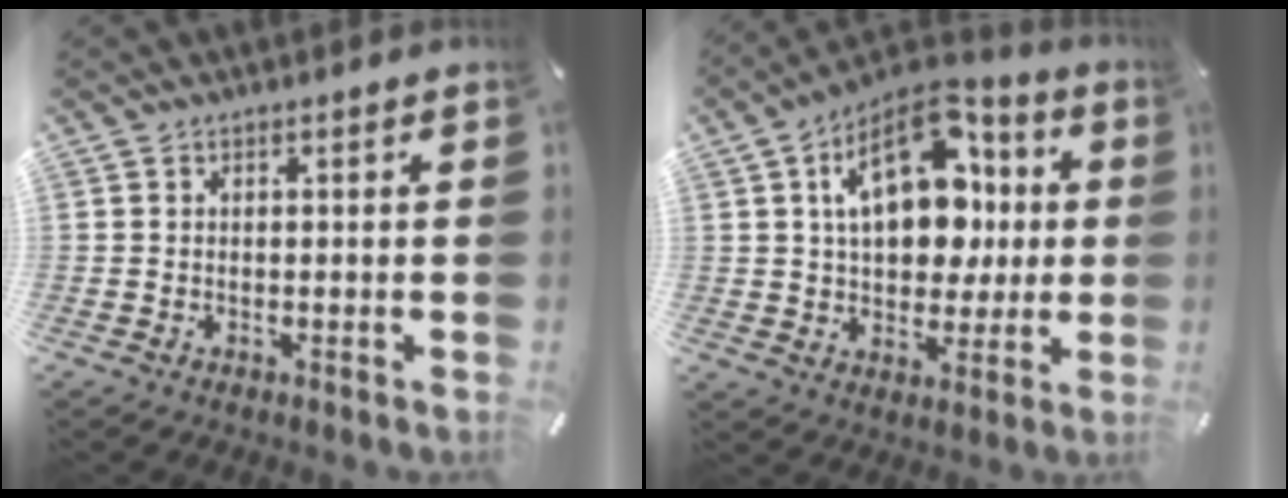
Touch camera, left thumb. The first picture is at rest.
{"total": 19.0, "force": [5.0, 12.6, 13.3], "torque": [-0.225, -0.018, 0.089]}